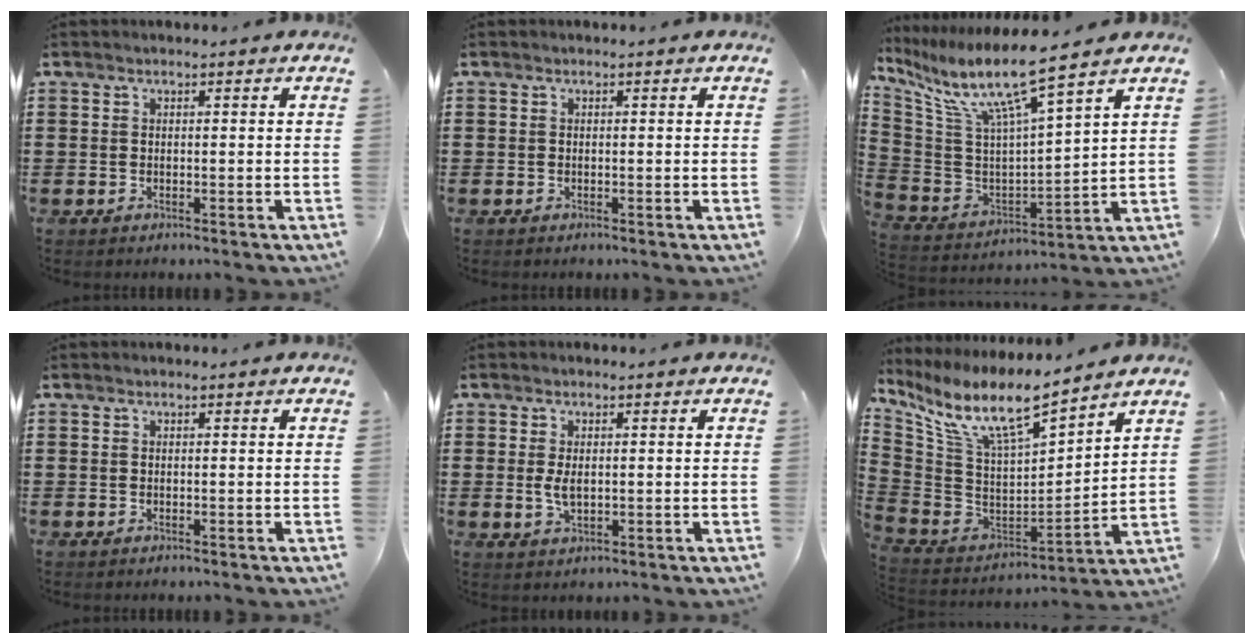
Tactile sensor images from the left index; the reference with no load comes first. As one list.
[{"total": 0.0}, {"total": 10.1, "force": [7.1, 0.2, 7.1], "torque": [-0.166, -0.054, 0.110]}, {"total": 0.0}, {"total": 3.0, "force": [0.0, 1.4, 2.7], "torque": [-0.060, 0.000, -0.003]}, {"total": 11.6, "force": [8.3, 2.4, 7.7], "torque": [-0.181, -0.056, 0.142]}]